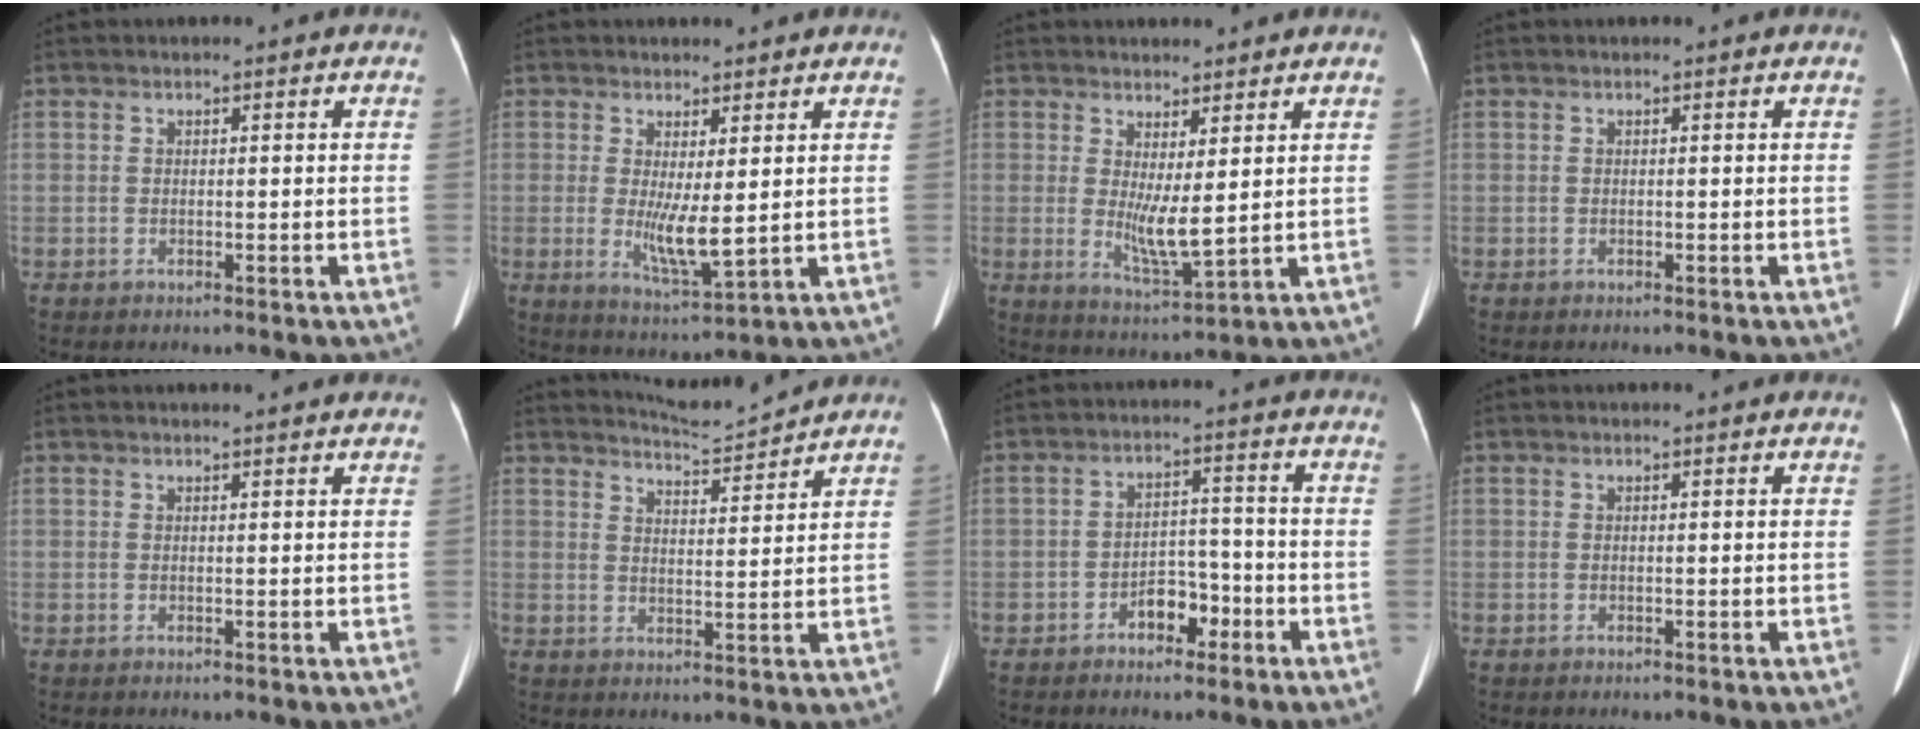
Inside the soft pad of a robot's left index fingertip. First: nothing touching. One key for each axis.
{"total": 5.7, "fx": 0.3, "fy": 0.9, "fz": 5.7, "tx": -0.111, "ty": -0.024, "tz": 0.016}
{"total": 5.5, "fx": 0.9, "fy": 0.7, "fz": 5.3, "tx": -0.106, "ty": -0.025, "tz": 0.027}
{"total": 0.0}
{"total": 2.6, "fx": 2.5, "fy": 0.0, "fz": 0.9, "tx": -0.017, "ty": 0.006, "tz": 0.025}
{"total": 5.5, "fx": 5.3, "fy": -1.2, "fz": -0.4, "tx": -0.010, "ty": -0.013, "tz": 0.089}
{"total": 4.6, "fx": -2.9, "fy": 2.5, "fz": 2.6, "tx": -0.044, "ty": 0.015, "tz": -0.047}
{"total": 0.6, "fx": 0.6, "fy": 0.0, "fz": 0.1, "tx": -0.003, "ty": 0.002, "tz": 0.006}